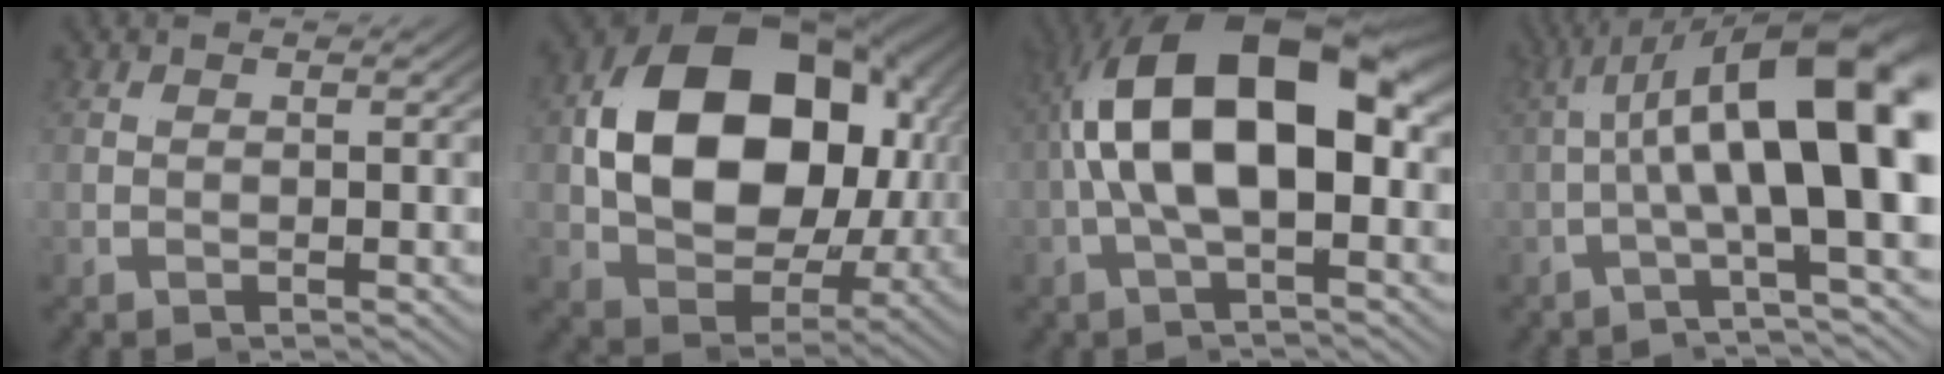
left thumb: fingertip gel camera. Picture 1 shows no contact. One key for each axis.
{"total": 16.7, "fx": 1.9, "fy": 10.6, "fz": 12.8, "tx": -0.242, "ty": -0.008, "tz": 0.026}
{"total": 16.2, "fx": 0.4, "fy": 9.2, "fz": 13.3, "tx": -0.290, "ty": -0.011, "tz": 0.004}
{"total": 12.8, "fx": 0.3, "fy": 2.4, "fz": 12.6, "tx": -0.172, "ty": 0.042, "tz": -0.025}